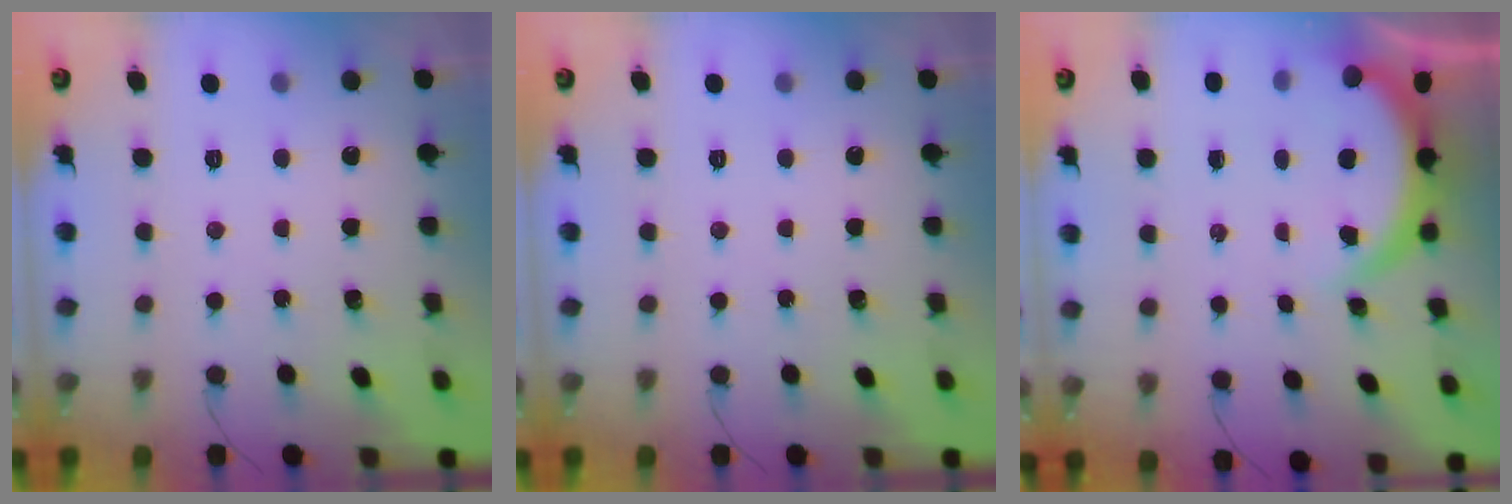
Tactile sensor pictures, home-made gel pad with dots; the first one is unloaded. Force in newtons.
{"total": 0.0}
{"total": 3.8, "press": 3.8, "slide": 0.1}